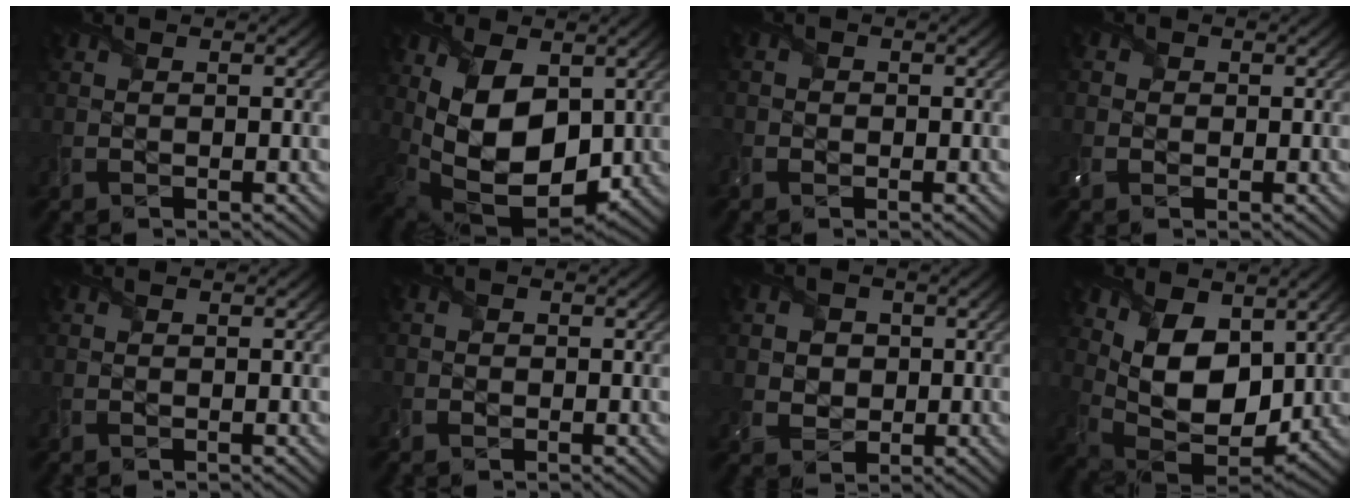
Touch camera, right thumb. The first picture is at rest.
{"total": 13.2, "force": [1.7, 8.0, 10.3], "torque": [-0.211, -0.019, 0.037]}
{"total": 1.5, "force": [-0.8, 1.2, 0.2], "torque": [-0.002, -0.002, -0.016]}
{"total": 1.8, "force": [-0.1, 1.8, 0.5], "torque": [-0.015, 0.003, -0.006]}
{"total": 0.0}
{"total": 1.0, "force": [-0.5, 0.9, 0.1], "torque": [0.001, -0.006, -0.009]}
{"total": 3.8, "force": [0.7, 3.4, 1.4], "torque": [-0.047, -0.003, 0.002]}
{"total": 11.6, "force": [3.7, 6.9, 8.5], "torque": [-0.186, -0.014, 0.069]}